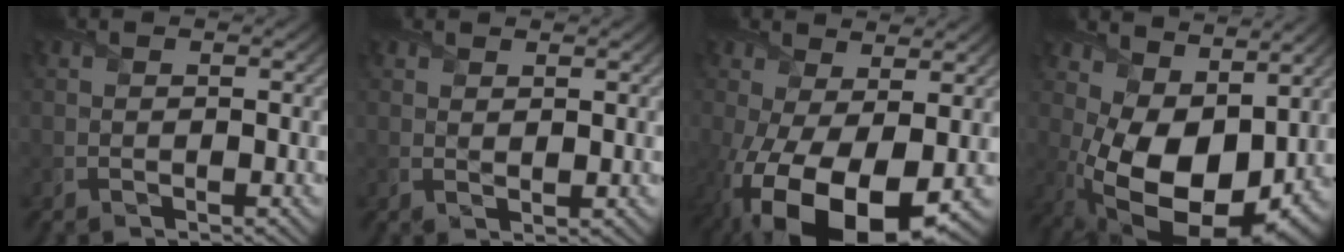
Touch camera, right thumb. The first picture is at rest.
{"total": 1.2, "force": [1.0, 0.2, 0.6], "torque": [-0.015, -0.004, 0.021]}
{"total": 14.9, "force": [-4.8, 7.6, 11.8], "torque": [-0.259, -0.053, -0.063]}
{"total": 16.0, "force": [1.2, 10.1, 12.3], "torque": [-0.226, -0.038, 0.045]}